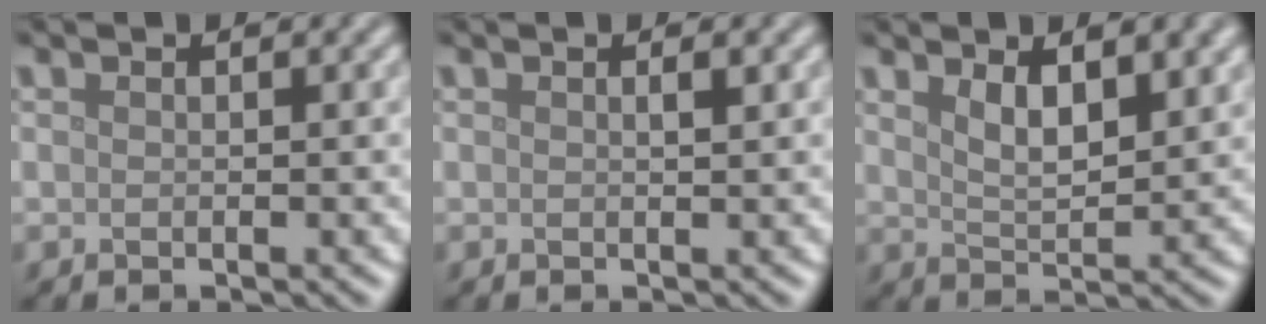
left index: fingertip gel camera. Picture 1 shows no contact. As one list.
[{"total": 0.7, "force": [0.3, 0.1, 0.6], "torque": [-0.009, 0.002, 0.004]}, {"total": 3.9, "force": [2.1, 1.4, 3.0], "torque": [-0.058, -0.004, 0.041]}]